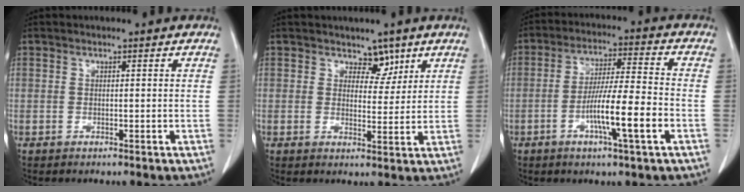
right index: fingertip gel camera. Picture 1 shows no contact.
{"total": 3.5, "force": [2.5, 2.2, 1.2], "torque": [-0.006, -0.003, 0.038]}
{"total": 10.7, "force": [-3.7, 0.1, 10.1], "torque": [-0.180, -0.005, -0.067]}